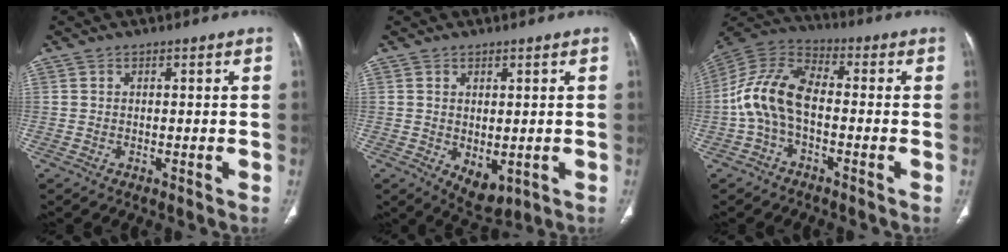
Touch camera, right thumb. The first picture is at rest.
{"total": 5.1, "force": [-0.7, 3.1, 4.0], "torque": [-0.049, -0.008, 0.009]}
{"total": 12.0, "force": [-1.9, 6.8, 9.7], "torque": [-0.196, 0.038, -0.047]}